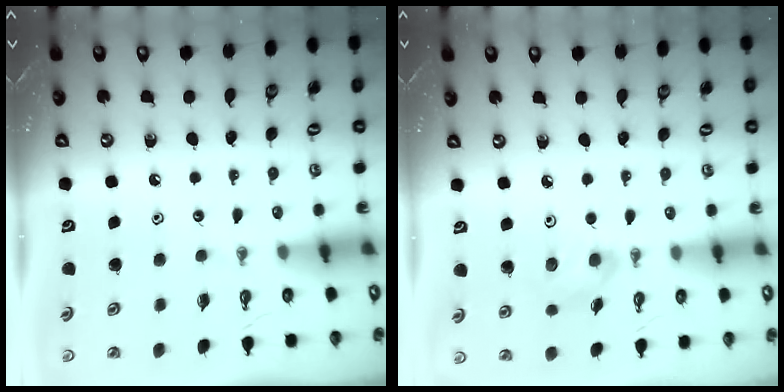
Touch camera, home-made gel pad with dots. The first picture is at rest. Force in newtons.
{"total": 4.7, "press": 4.4, "slide": 1.4}